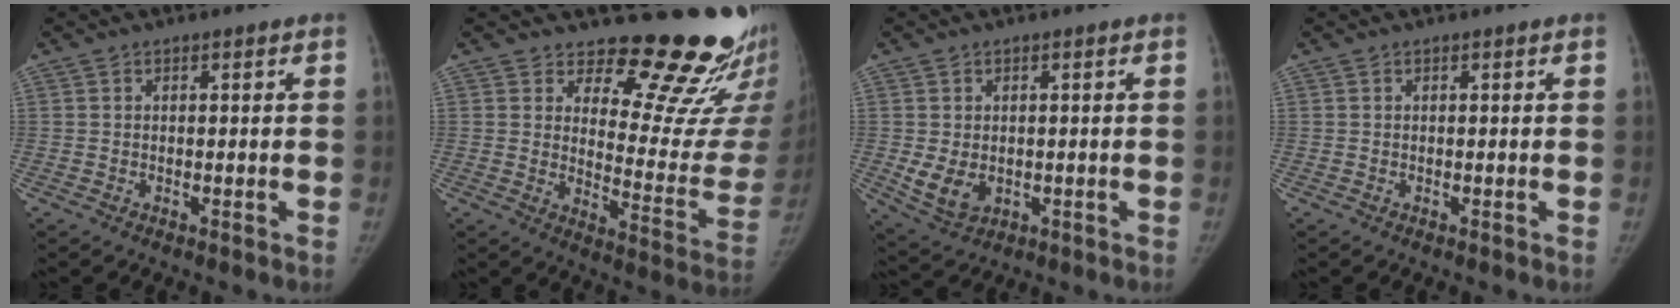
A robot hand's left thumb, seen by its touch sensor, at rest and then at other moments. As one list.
[{"total": 19.1, "force": [16.8, 6.7, 6.2], "torque": [-0.013, -0.162, 0.202]}, {"total": 5.8, "force": [-0.6, 4.3, 3.8], "torque": [-0.060, -0.012, 0.004]}, {"total": 0.0}]